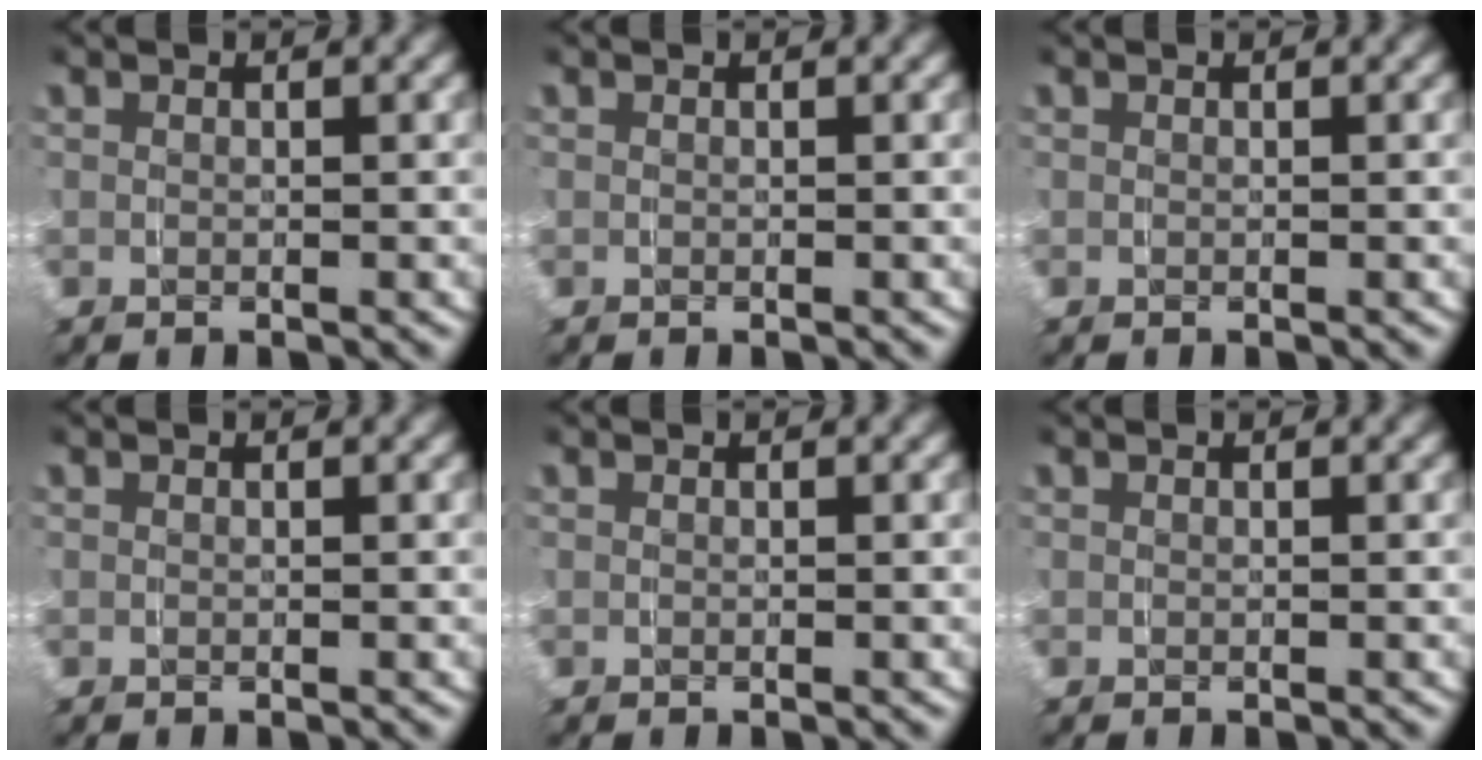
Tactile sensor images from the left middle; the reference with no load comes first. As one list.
[{"total": 0.0}, {"total": 0.0}, {"total": 0.0}, {"total": 0.0}, {"total": 0.0}]